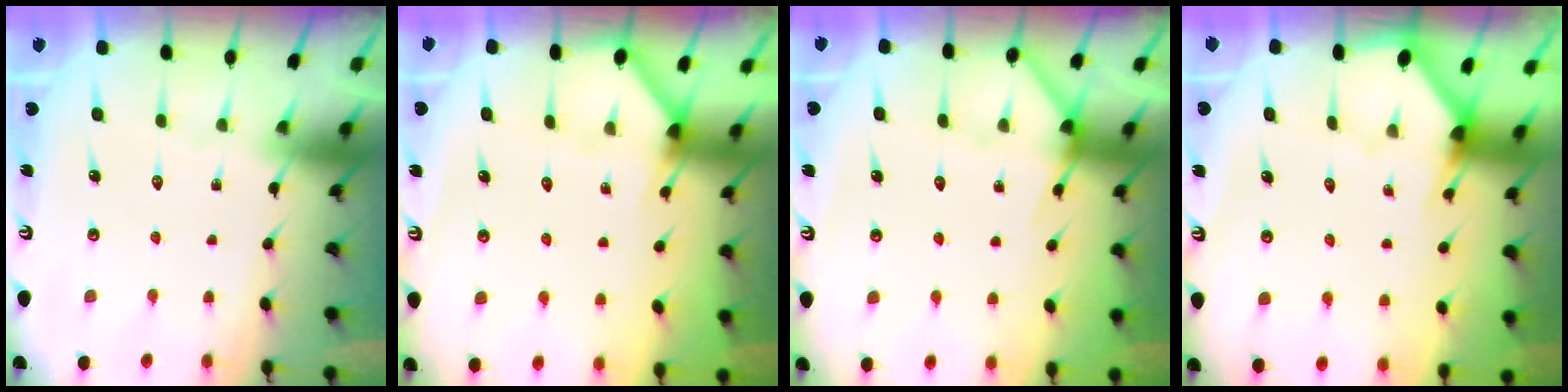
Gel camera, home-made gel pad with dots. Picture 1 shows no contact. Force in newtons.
{"total": 2.9, "press": 2.9, "slide": 0.3}
{"total": 4.2, "press": 4.2, "slide": 0.3}
{"total": 3.3, "press": 3.2, "slide": 0.3}